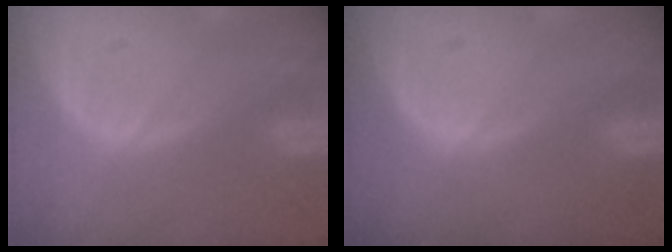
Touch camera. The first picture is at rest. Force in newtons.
{"total": 0.0}